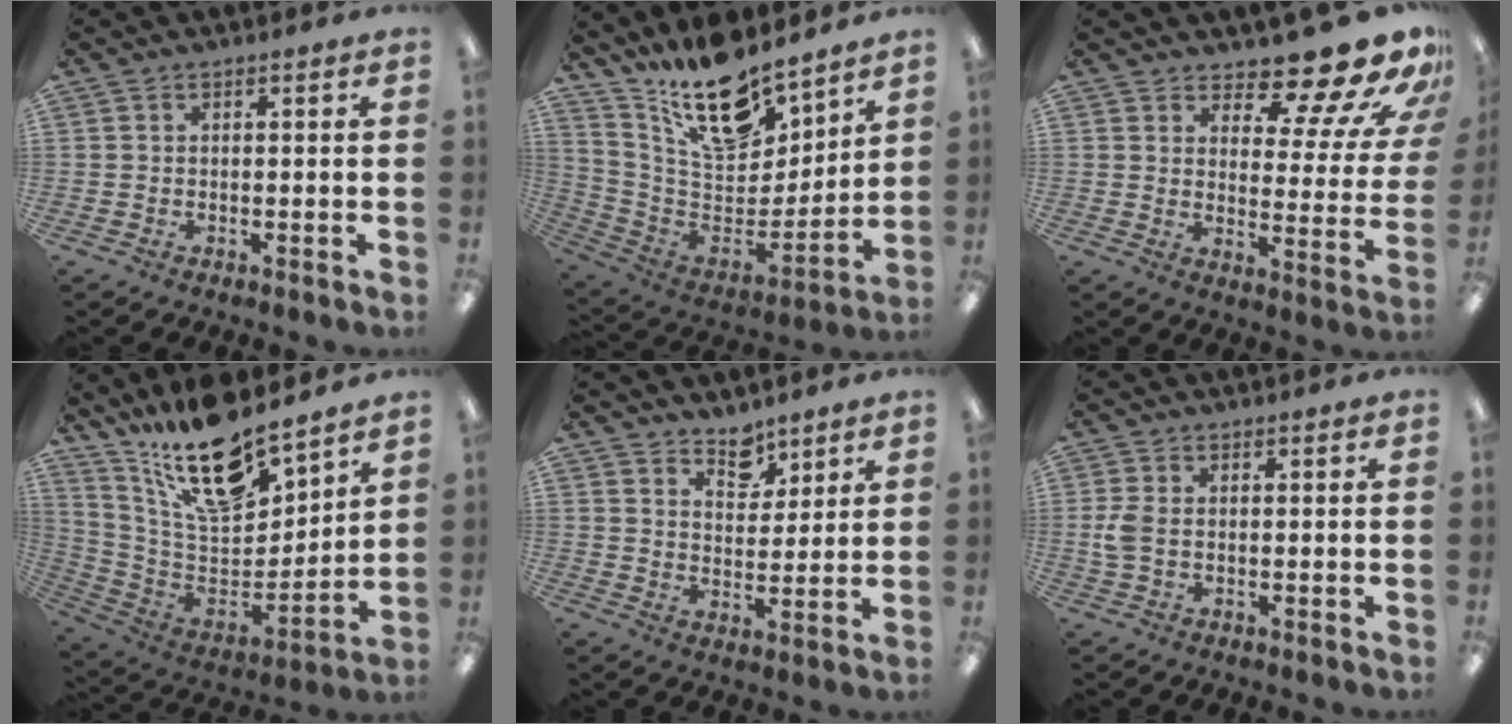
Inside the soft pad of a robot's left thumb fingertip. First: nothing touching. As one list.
[{"total": 20.0, "force": [15.5, 7.9, 9.8], "torque": [-0.165, -0.112, 0.274]}, {"total": 14.7, "force": [12.4, 3.8, 6.9], "torque": [-0.109, -0.100, 0.205]}, {"total": 20.5, "force": [16.1, 6.4, 11.0], "torque": [-0.200, -0.109, 0.281]}, {"total": 6.7, "force": [5.7, 3.2, 1.3], "torque": [-0.006, -0.042, 0.103]}, {"total": 4.4, "force": [0.0, 2.8, 3.4], "torque": [-0.076, -0.002, -0.006]}]